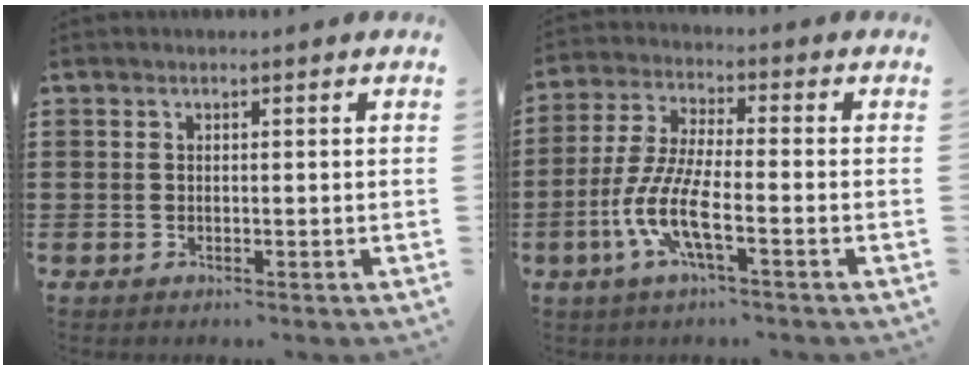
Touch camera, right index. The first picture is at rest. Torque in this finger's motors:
{"motor_torque": [2.14, 0.00, 1.05, 0.21]}